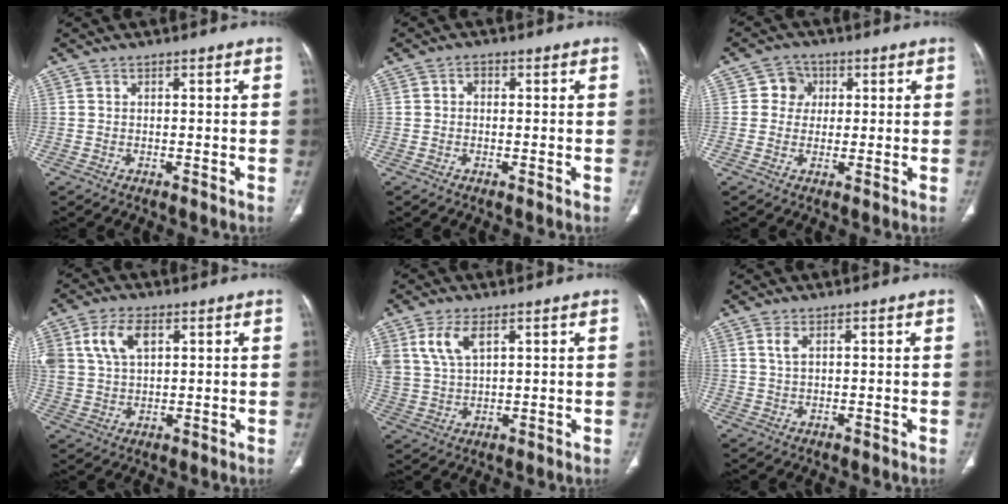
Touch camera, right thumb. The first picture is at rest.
{"total": 1.3, "force": [0.0, 1.0, 0.8], "torque": [-0.006, 0.004, -0.005]}
{"total": 4.4, "force": [0.9, 4.1, 1.2], "torque": [0.010, 0.006, 0.008]}
{"total": 10.2, "force": [3.9, 6.2, 7.1], "torque": [-0.140, 0.002, 0.081]}
{"total": 7.9, "force": [3.8, 4.1, 5.6], "torque": [-0.117, -0.008, 0.082]}
{"total": 2.1, "force": [0.9, 0.9, 1.7], "torque": [-0.039, 0.003, 0.025]}